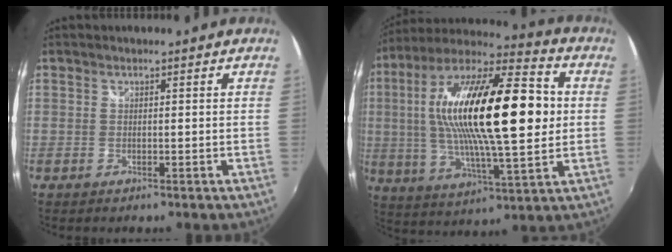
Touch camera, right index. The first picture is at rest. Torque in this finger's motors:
{"motor_torque": [1.45, -0.15, 1.05, 0.21]}